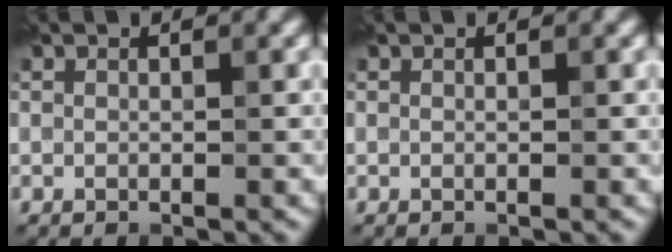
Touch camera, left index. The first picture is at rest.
{"total": 0.0}